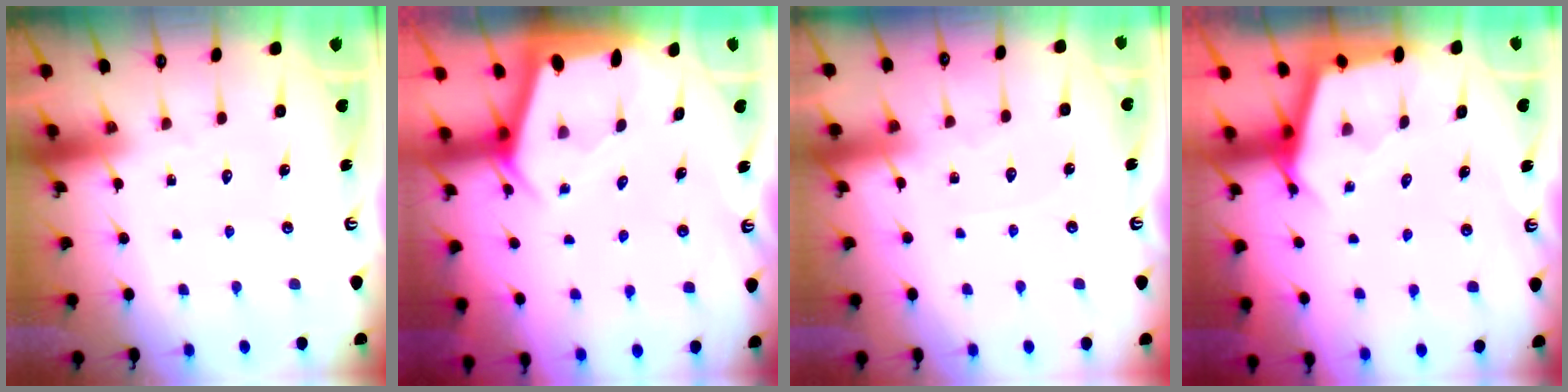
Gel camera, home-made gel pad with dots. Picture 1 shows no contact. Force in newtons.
{"total": 2.1, "press": 2.1, "slide": 0.3}
{"total": 2.9, "press": 2.9, "slide": 0.5}
{"total": 3.3, "press": 3.2, "slide": 0.3}